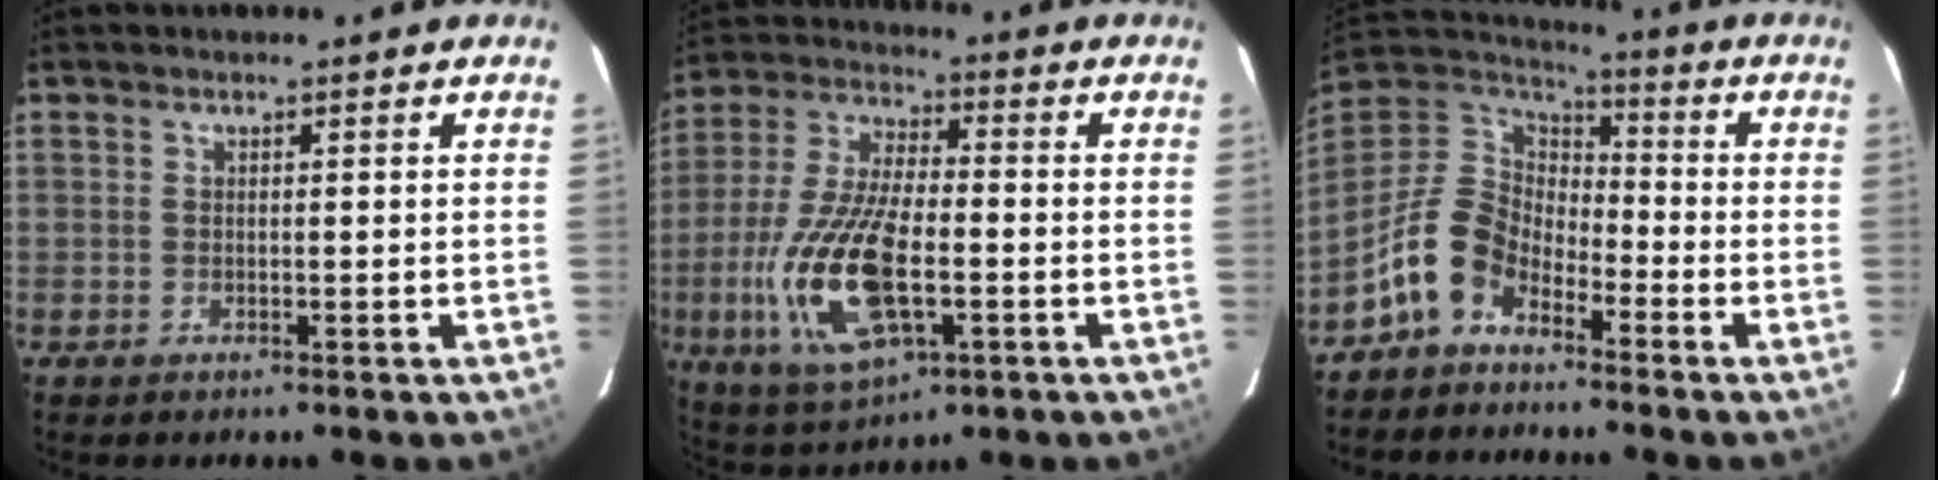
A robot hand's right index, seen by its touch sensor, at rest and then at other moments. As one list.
[{"total": 18.5, "force": [-4.9, 7.7, 16.1], "torque": [-0.349, -0.015, -0.086]}, {"total": 11.5, "force": [-7.0, 7.2, 5.6], "torque": [-0.122, 0.026, -0.141]}]